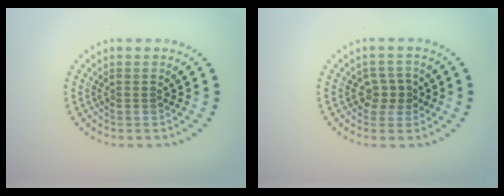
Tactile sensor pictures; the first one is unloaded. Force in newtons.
{"total": 1.9, "press": 1.7, "slide": 0.8}